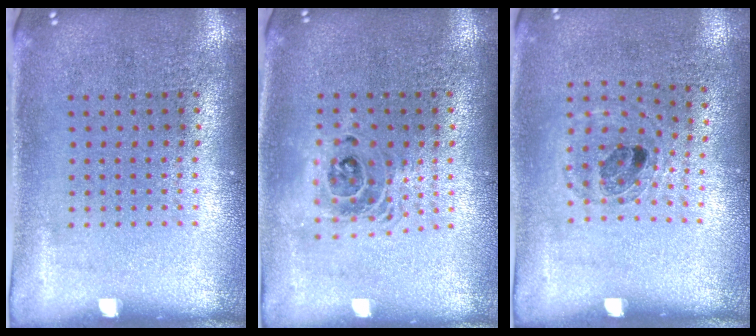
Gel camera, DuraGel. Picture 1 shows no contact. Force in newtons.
{"total": 1.5, "press": 1.3, "slide": 0.9}
{"total": 0.8, "press": 0.8, "slide": 0.3}